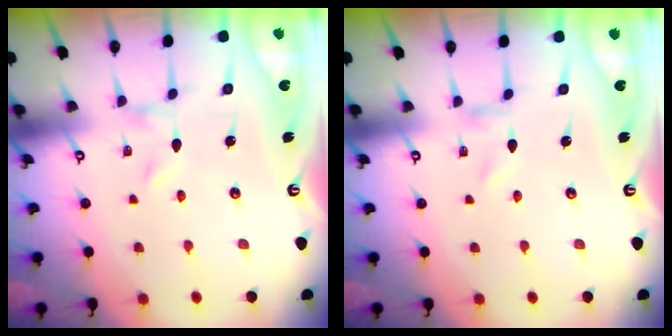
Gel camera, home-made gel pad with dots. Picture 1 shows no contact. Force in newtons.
{"total": 0.0}